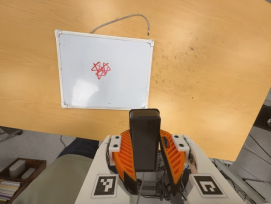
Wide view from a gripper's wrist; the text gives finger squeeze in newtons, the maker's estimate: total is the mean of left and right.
{"total": 8.8, "left": 7.7, "right": 9.8}